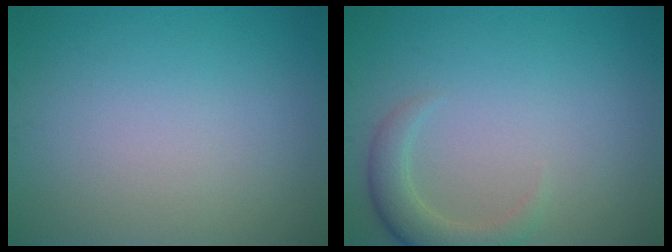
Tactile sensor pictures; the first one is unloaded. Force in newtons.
{"total": 2.9, "press": 2.8, "slide": 0.3}